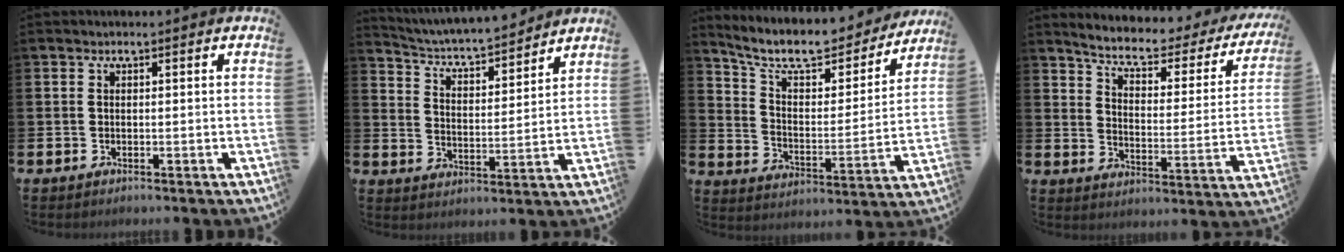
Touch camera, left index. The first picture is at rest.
{"total": 5.0, "force": [4.9, 0.6, 1.1], "torque": [-0.050, -0.045, 0.079]}
{"total": 9.8, "force": [8.5, 3.0, 3.7], "torque": [-0.102, -0.059, 0.143]}
{"total": 5.6, "force": [4.6, 1.6, 2.7], "torque": [-0.080, -0.034, 0.071]}